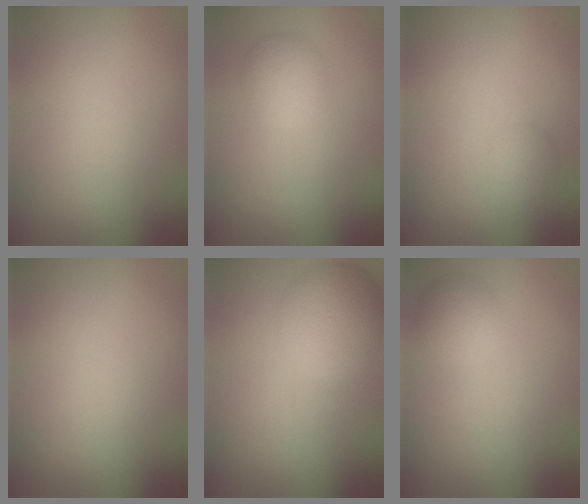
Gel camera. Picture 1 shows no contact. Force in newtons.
{"total": 2.4, "press": 2.4, "slide": 0.0}
{"total": 1.2, "press": 1.2, "slide": 0.1}
{"total": 0.0}
{"total": 5.2, "press": 5.2, "slide": 0.2}
{"total": 2.2, "press": 2.2, "slide": 0.1}